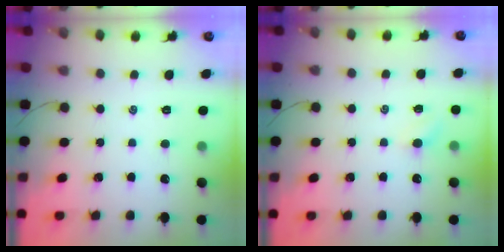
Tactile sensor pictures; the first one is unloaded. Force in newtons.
{"total": 2.8, "press": 2.7, "slide": 0.9}